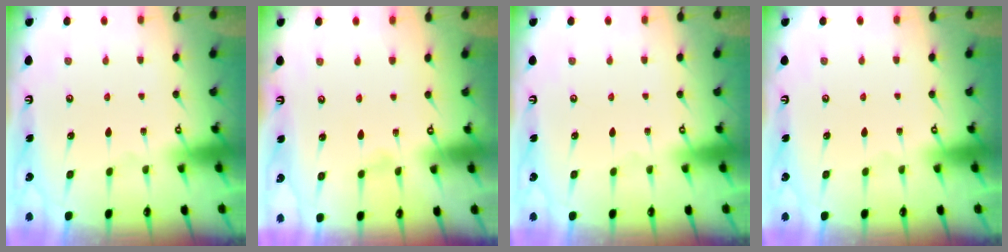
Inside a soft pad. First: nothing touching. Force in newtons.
{"total": 1.9, "press": 1.9, "slide": 0.2}
{"total": 0.0}
{"total": 0.0}